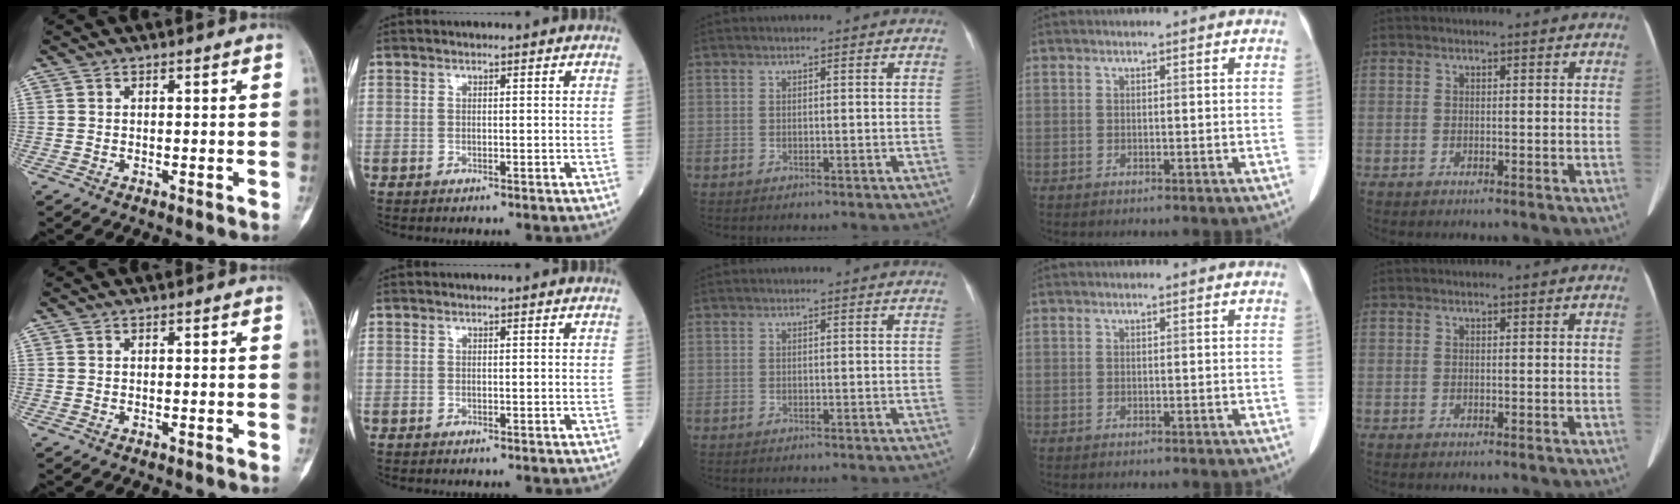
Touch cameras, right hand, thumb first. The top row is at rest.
{}